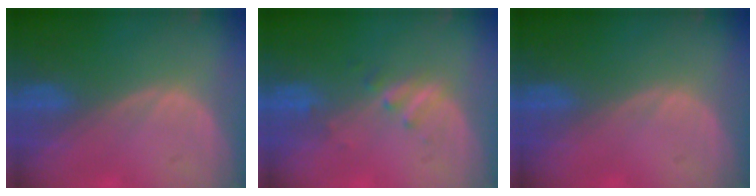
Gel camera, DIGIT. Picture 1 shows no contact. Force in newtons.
{"total": 2.3, "press": 2.3, "slide": 0.3}
{"total": 0.0}